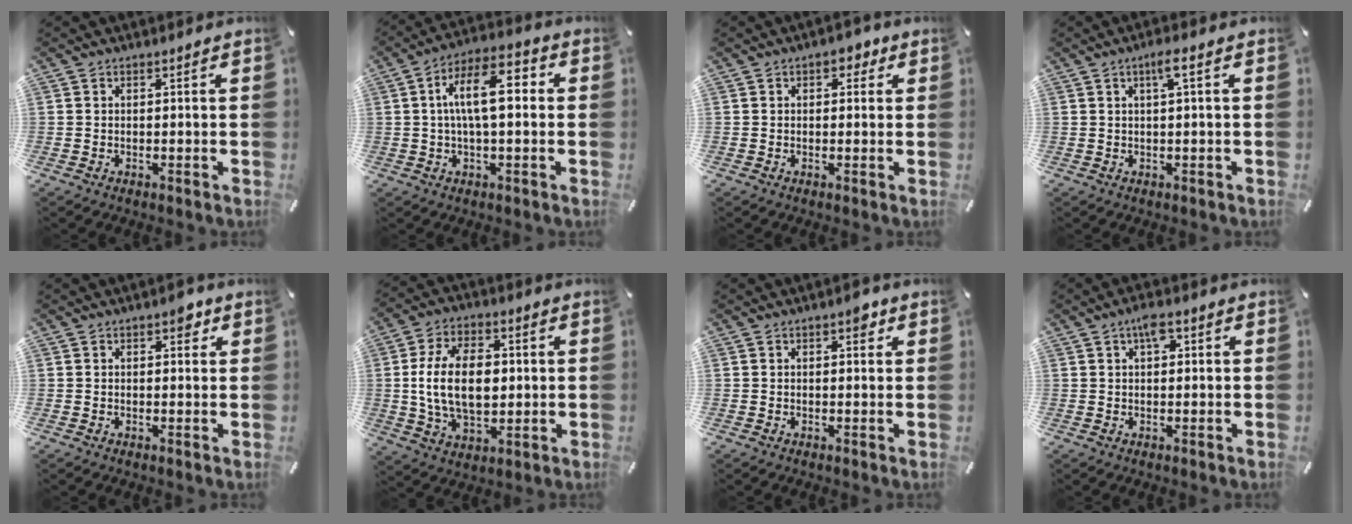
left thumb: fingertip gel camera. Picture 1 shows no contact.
{"total": 11.8, "force": [1.2, 4.7, 10.8], "torque": [-0.187, 0.008, 0.018]}
{"total": 3.3, "force": [1.0, 2.3, 2.1], "torque": [-0.021, 0.000, 0.010]}
{"total": 3.5, "force": [1.0, 0.3, 3.3], "torque": [-0.058, -0.002, 0.013]}
{"total": 3.0, "force": [1.4, 1.9, 1.9], "torque": [-0.011, -0.005, 0.015]}
{"total": 15.9, "force": [0.9, 10.0, 12.3], "torque": [-0.253, 0.004, 0.014]}
{"total": 2.8, "force": [1.2, 1.6, 2.0], "torque": [-0.018, -0.002, 0.014]}
{"total": 4.0, "force": [1.5, 2.0, 3.2], "torque": [-0.052, 0.003, 0.020]}